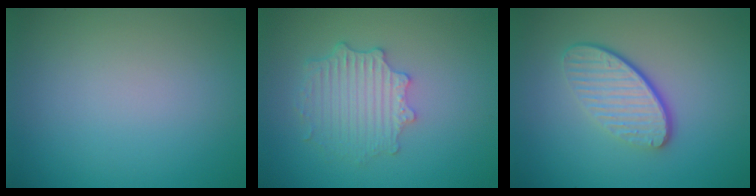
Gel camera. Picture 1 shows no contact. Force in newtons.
{"total": 4.0, "press": 3.3, "slide": 2.3}
{"total": 4.3, "press": 3.1, "slide": 3.0}